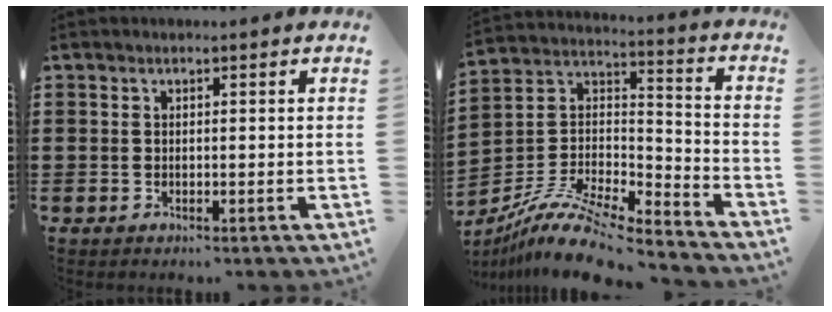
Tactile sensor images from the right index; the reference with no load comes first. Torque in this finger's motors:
{"motor_torque": [-1.14, 1.00, 0.59, 0.21]}